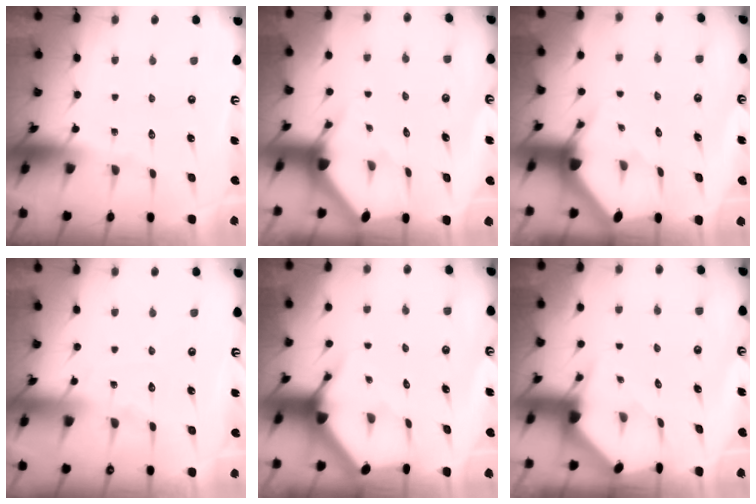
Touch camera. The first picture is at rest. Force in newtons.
{"total": 2.7, "press": 2.7, "slide": 0.1}
{"total": 2.9, "press": 2.9, "slide": 0.1}
{"total": 4.6, "press": 4.5, "slide": 0.6}
{"total": 3.8, "press": 3.8, "slide": 0.4}
{"total": 3.2, "press": 3.1, "slide": 0.3}